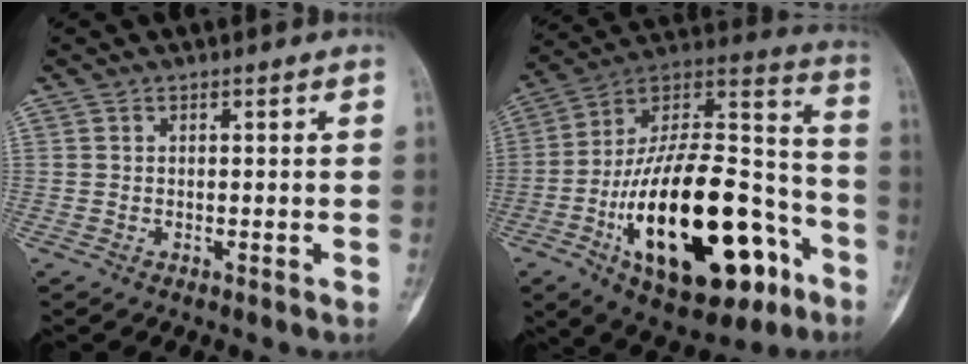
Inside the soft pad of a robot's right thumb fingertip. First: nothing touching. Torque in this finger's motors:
{"motor_torque": [2.40, 2.61, 2.46, -0.31, 0.91]}